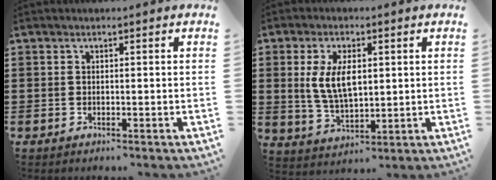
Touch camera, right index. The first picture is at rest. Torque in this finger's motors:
{"motor_torque": [0.90, -0.46, 0.37, 0.17]}